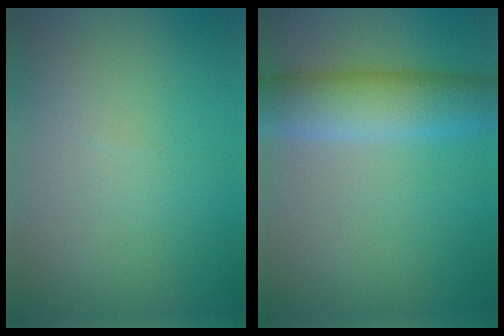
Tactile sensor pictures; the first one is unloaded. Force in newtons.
{"total": 6.0, "press": 6.0, "slide": 0.2}